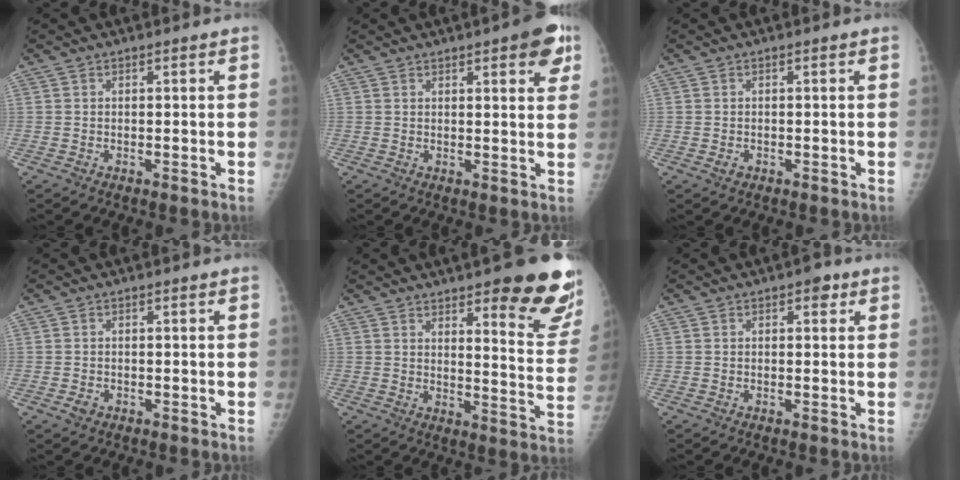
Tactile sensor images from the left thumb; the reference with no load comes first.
{"total": 7.5, "force": [3.8, 2.4, 6.0], "torque": [-0.055, -0.011, 0.042]}
{"total": 1.0, "force": [-0.4, 0.7, 0.5], "torque": [-0.008, 0.000, -0.006]}
{"total": 1.3, "force": [-0.6, 1.0, 0.6], "torque": [-0.009, 0.001, -0.010]}
{"total": 19.0, "force": [11.6, 4.7, 14.3], "torque": [-0.146, -0.070, 0.144]}
{"total": 2.3, "force": [1.1, 1.4, 1.6], "torque": [-0.007, 0.001, 0.009]}